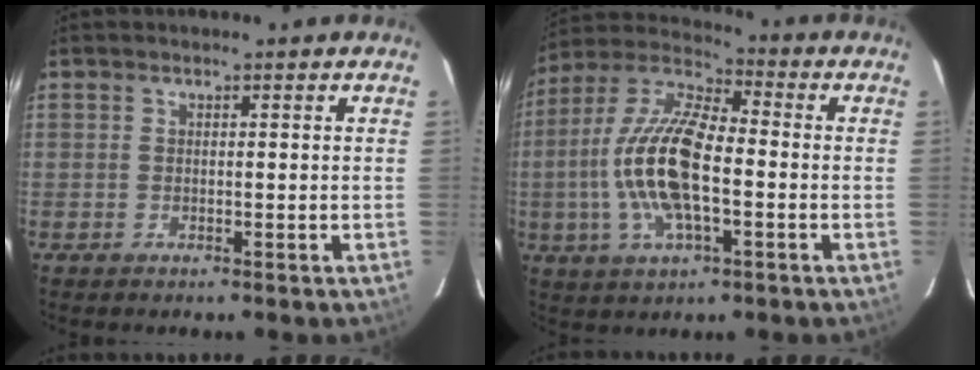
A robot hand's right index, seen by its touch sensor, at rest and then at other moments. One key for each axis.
{"total": 15.6, "fx": -2.1, "fy": 6.2, "fz": 14.1, "tx": -0.291, "ty": 0.005, "tz": -0.047}